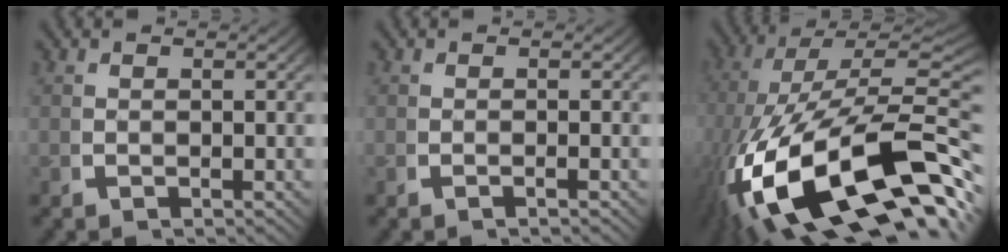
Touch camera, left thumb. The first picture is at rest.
{"total": 0.7, "force": [-0.3, -0.2, 0.7], "torque": [-0.014, 0.003, -0.007]}
{"total": 21.3, "force": [-4.6, 11.4, 17.3], "torque": [-0.344, -0.072, -0.019]}